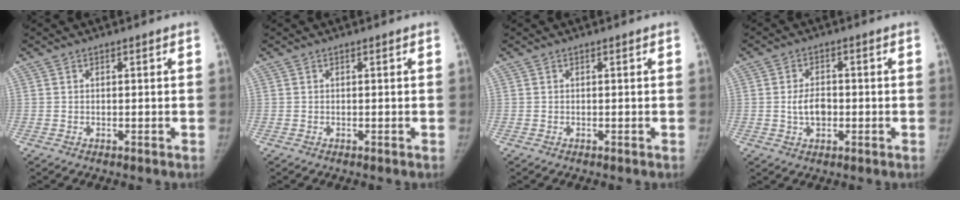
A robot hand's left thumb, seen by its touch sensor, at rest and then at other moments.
{"total": 0.0}
{"total": 0.0}
{"total": 4.7, "force": [-0.7, 3.1, 3.5], "torque": [-0.055, 0.009, -0.012]}